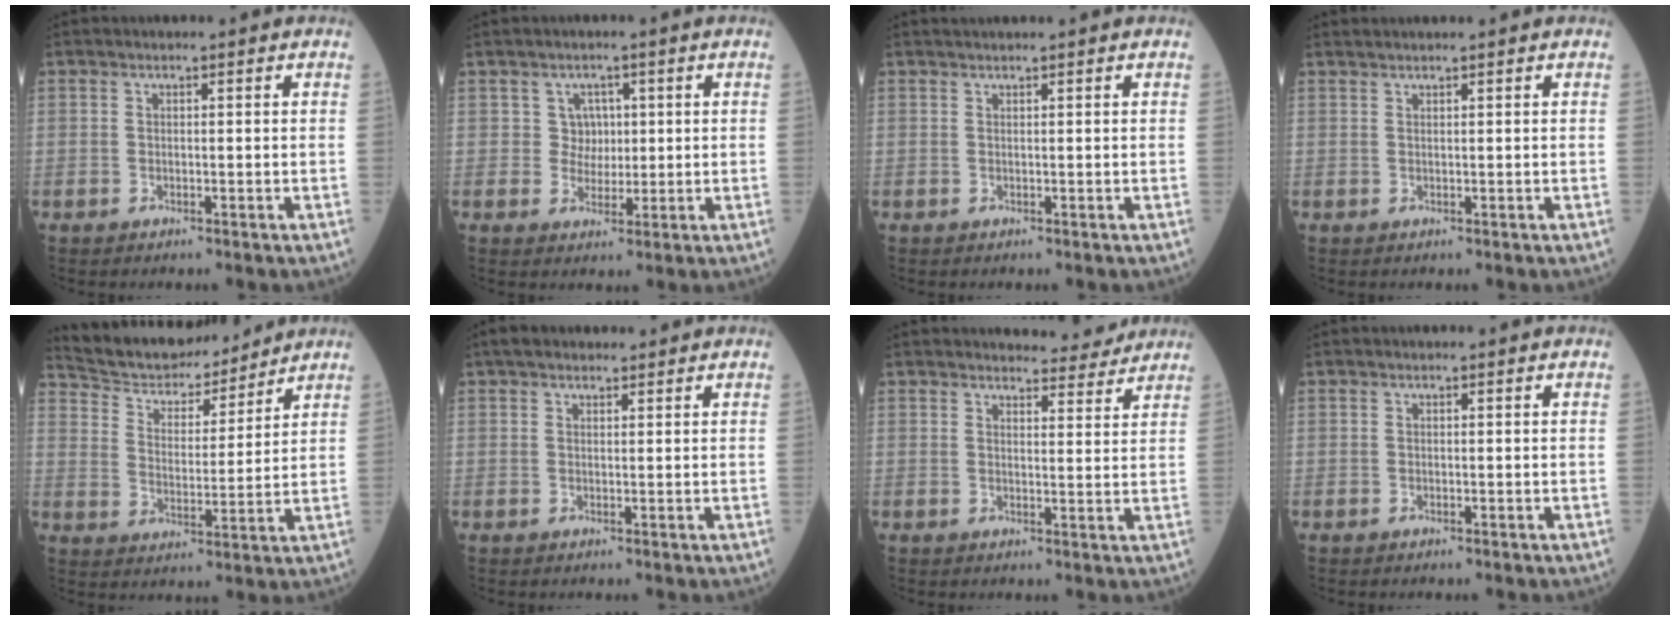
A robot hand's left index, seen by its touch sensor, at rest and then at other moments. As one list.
[{"total": 2.0, "force": [0.7, 1.8, 0.6], "torque": [-0.008, -0.001, 0.010]}, {"total": 2.1, "force": [1.8, -0.4, 0.9], "torque": [-0.011, 0.019, 0.036]}, {"total": 2.1, "force": [1.8, -0.4, 0.9], "torque": [-0.012, 0.020, 0.038]}, {"total": 14.0, "force": [13.2, 3.4, 3.4], "torque": [-0.059, 0.011, 0.219]}, {"total": 3.9, "force": [3.3, 1.3, 1.7], "torque": [-0.026, 0.031, 0.054]}, {"total": 6.2, "force": [6.1, 1.0, 1.1], "torque": [-0.013, -0.006, 0.067]}, {"total": 0.0}]